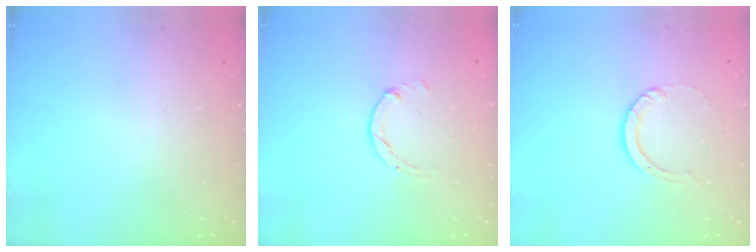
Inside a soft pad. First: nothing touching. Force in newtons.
{"total": 0.0}
{"total": 3.9, "press": 3.9, "slide": 0.4}